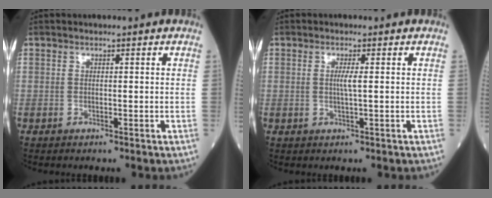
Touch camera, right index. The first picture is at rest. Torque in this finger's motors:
{"motor_torque": [0.20, 0.10, 0.17, 0.06]}